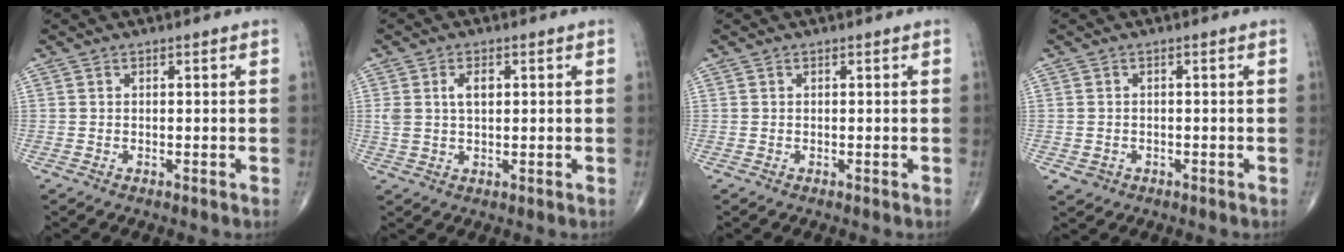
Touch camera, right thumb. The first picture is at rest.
{"total": 4.3, "force": [1.2, 2.3, 3.4], "torque": [-0.068, 0.005, 0.026]}
{"total": 0.0}
{"total": 1.9, "force": [-0.7, 1.7, 0.5], "torque": [-0.002, 0.004, -0.006]}